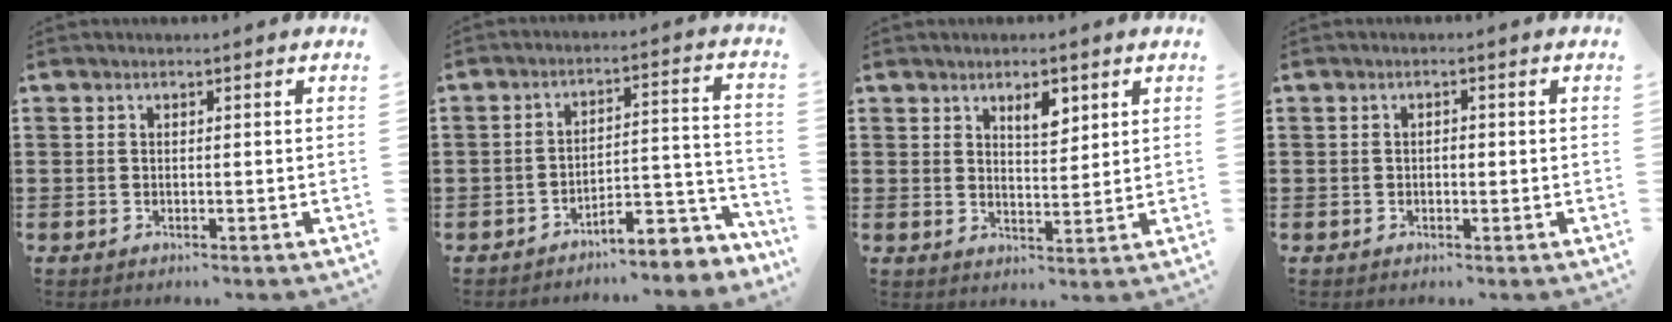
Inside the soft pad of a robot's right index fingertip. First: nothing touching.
{"total": 5.8, "force": [-5.2, 1.2, 2.2], "torque": [-0.032, 0.005, -0.101]}
{"total": 4.1, "force": [2.6, 1.8, 2.6], "torque": [-0.033, -0.002, 0.041]}
{"total": 1.1, "force": [-0.2, 0.6, 0.9], "torque": [-0.018, 0.001, -0.004]}